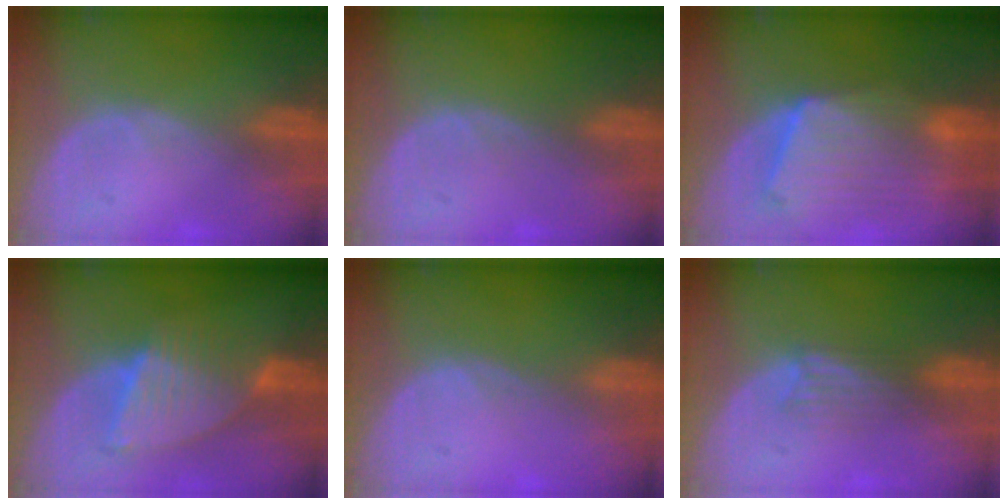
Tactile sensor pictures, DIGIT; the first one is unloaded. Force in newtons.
{"total": 0.0}
{"total": 10.7, "press": 9.3, "slide": 5.4}
{"total": 7.0, "press": 6.8, "slide": 1.6}
{"total": 0.0}
{"total": 3.1, "press": 2.8, "slide": 1.2}